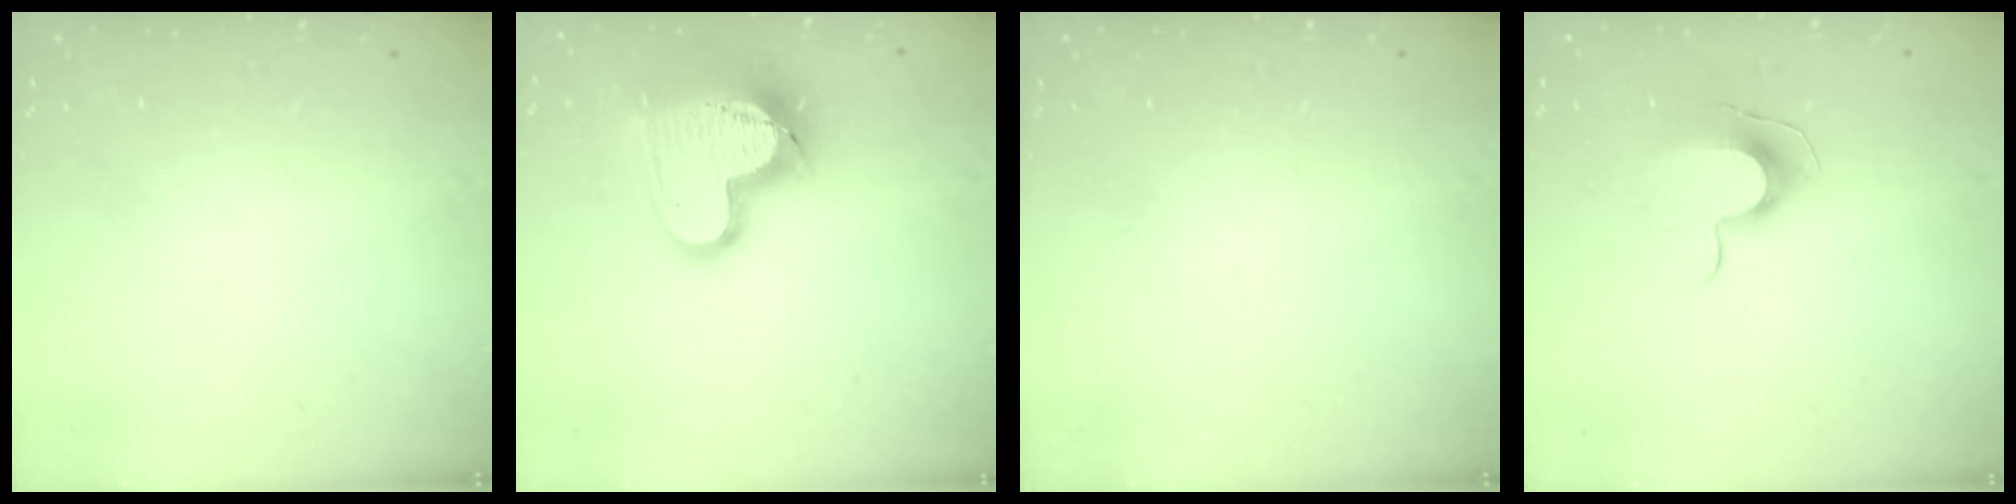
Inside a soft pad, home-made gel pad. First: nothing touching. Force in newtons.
{"total": 17.4, "press": 17.4, "slide": 1.3}
{"total": 0.0}
{"total": 9.4, "press": 9.4, "slide": 0.6}